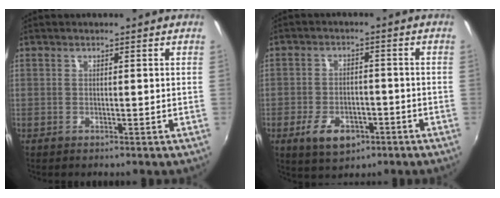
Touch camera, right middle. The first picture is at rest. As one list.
[{"total": 8.2, "force": [-4.4, 4.8, 5.1], "torque": [-0.118, -0.005, -0.066]}]